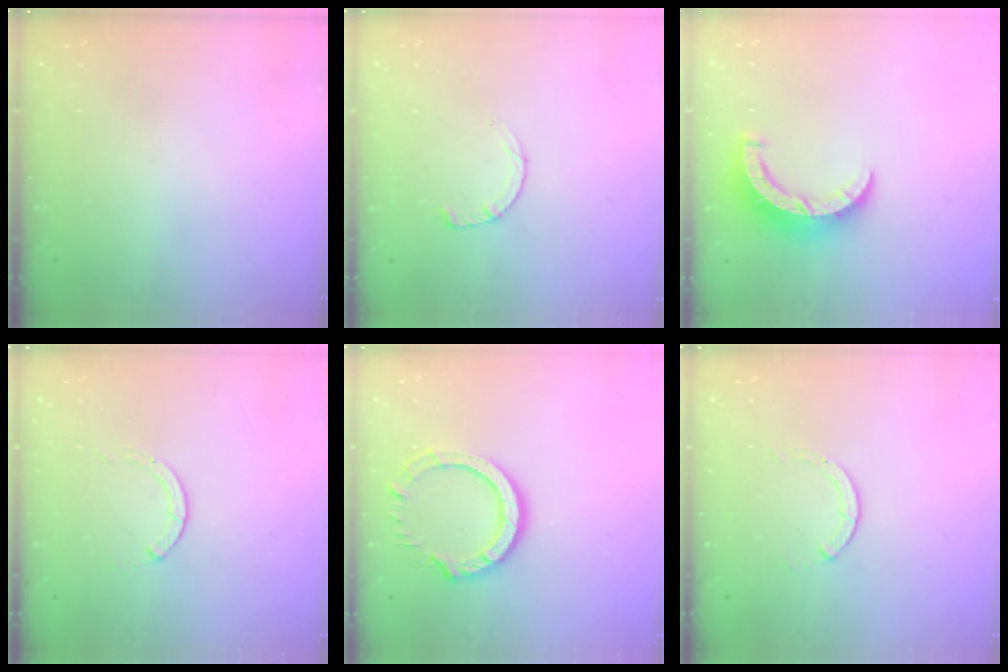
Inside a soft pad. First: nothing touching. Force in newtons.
{"total": 3.4, "press": 3.4, "slide": 0.4}
{"total": 10.4, "press": 10.3, "slide": 0.7}
{"total": 0.0}
{"total": 10.8, "press": 10.8, "slide": 1.2}
{"total": 0.6, "press": 0.5, "slide": 0.1}